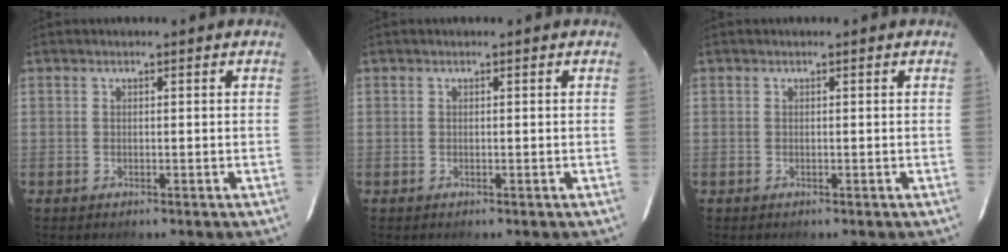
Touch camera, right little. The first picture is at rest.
{"total": 0.0}
{"total": 0.0}